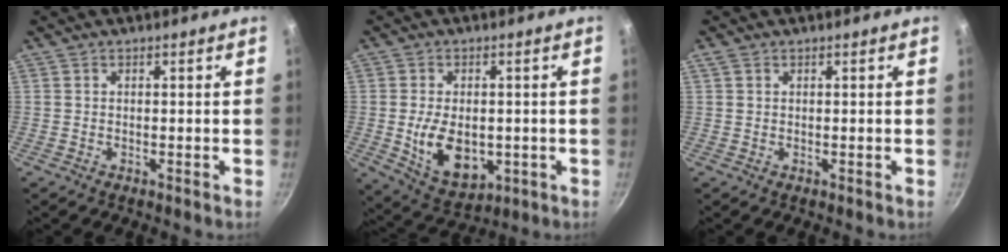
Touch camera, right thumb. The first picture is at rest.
{"total": 11.2, "force": [-1.2, 7.2, 8.5], "torque": [-0.127, -0.007, 0.002]}
{"total": 0.9, "force": [0.5, 0.5, 0.6], "torque": [-0.013, 0.003, 0.011]}